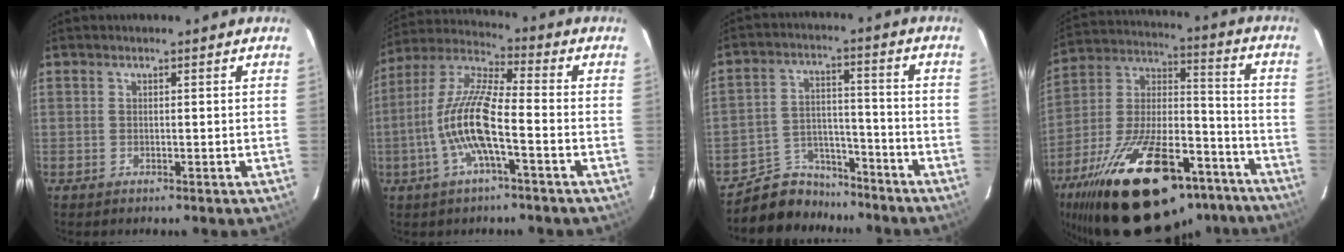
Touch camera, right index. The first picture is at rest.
{"total": 12.6, "force": [-3.8, 2.3, 11.8], "torque": [-0.243, 0.003, -0.078]}
{"total": 10.0, "force": [-8.7, 4.9, 0.7], "torque": [-0.028, 0.039, -0.138]}
{"total": 34.8, "force": [-23.5, 14.1, 21.4], "torque": [-0.386, 0.002, -0.348]}